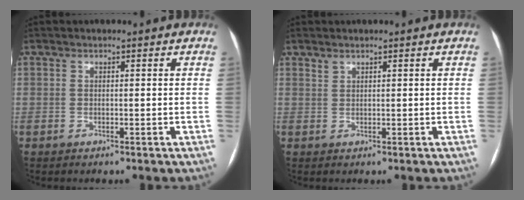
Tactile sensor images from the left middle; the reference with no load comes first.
{"total": 0.7, "force": [0.7, 0.1, 0.1], "torque": [-0.005, 0.001, 0.016]}